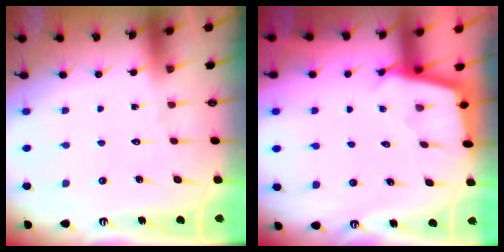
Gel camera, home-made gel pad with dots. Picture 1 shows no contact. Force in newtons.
{"total": 2.4, "press": 2.4, "slide": 0.2}